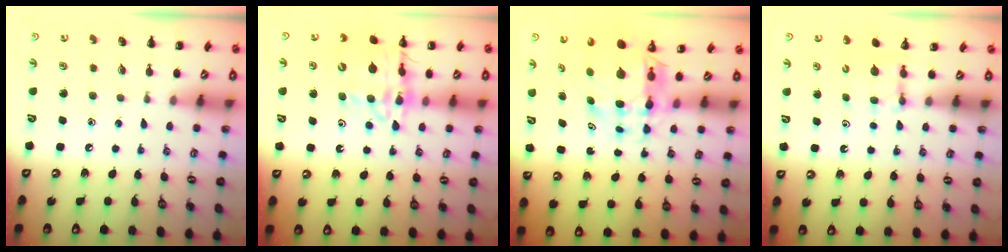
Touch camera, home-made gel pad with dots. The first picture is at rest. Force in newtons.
{"total": 14.9, "press": 14.5, "slide": 3.1}
{"total": 7.9, "press": 7.4, "slide": 2.6}
{"total": 4.5, "press": 4.3, "slide": 1.3}